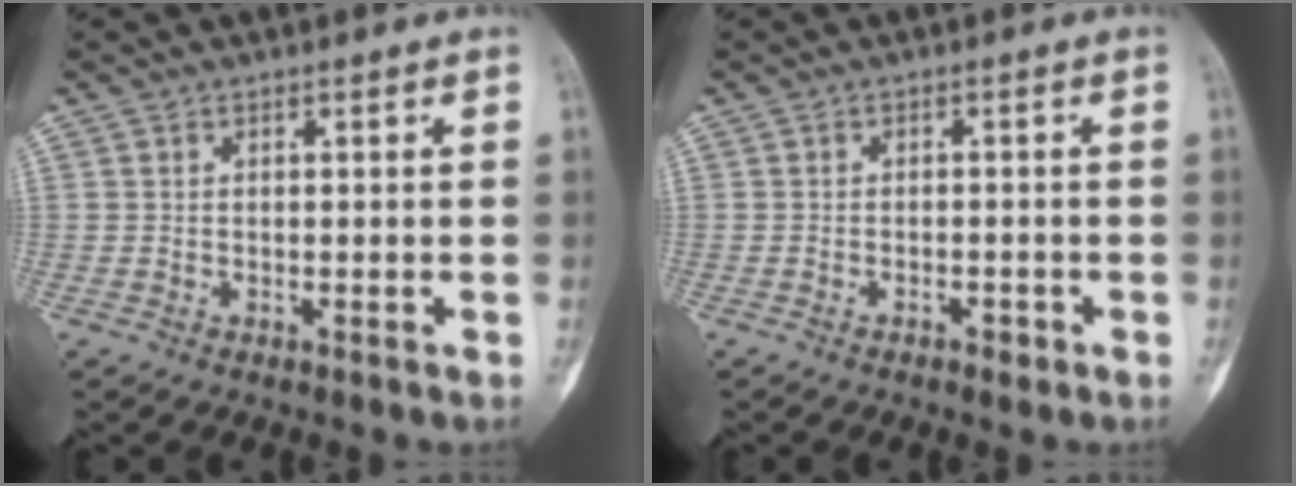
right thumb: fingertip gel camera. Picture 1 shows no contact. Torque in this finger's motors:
{"motor_torque": [-0.04, 0.02, 0.13, 0.32, -0.03]}